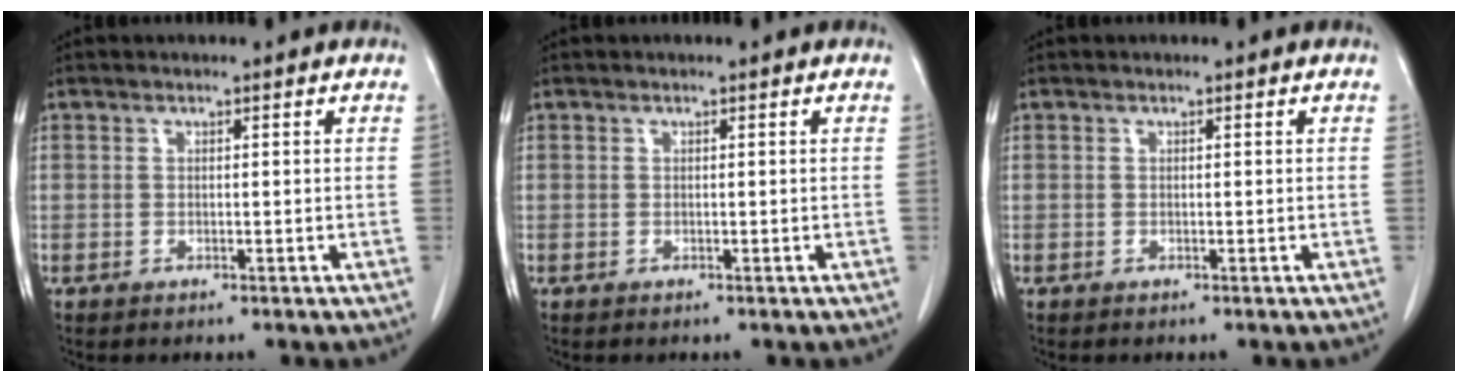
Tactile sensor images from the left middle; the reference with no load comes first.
{"total": 0.0}
{"total": 0.0}